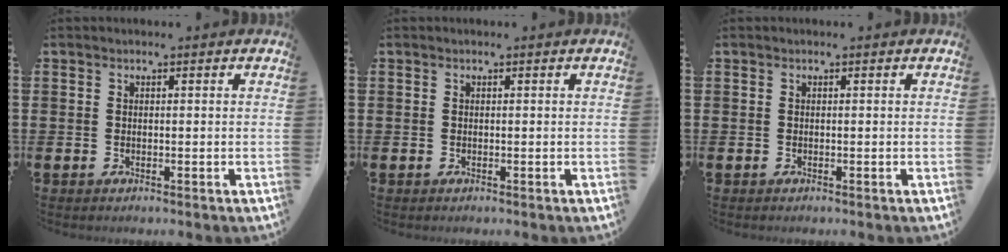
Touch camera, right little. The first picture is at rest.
{"total": 0.0}
{"total": 0.0}